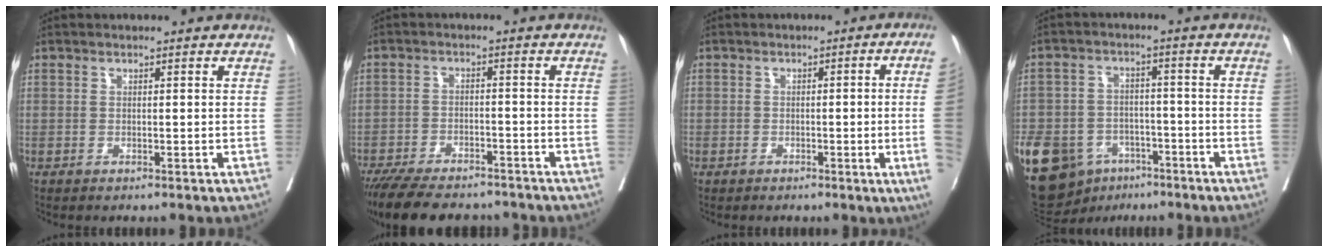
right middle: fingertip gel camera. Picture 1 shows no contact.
{"total": 14.2, "force": [-12.2, 4.3, 5.8], "torque": [-0.112, -0.007, -0.178]}
{"total": 7.5, "force": [-1.3, -1.4, 7.2], "torque": [-0.073, -0.006, -0.022]}
{"total": 20.0, "force": [-10.6, 14.2, 9.5], "torque": [-0.249, 0.000, -0.160]}